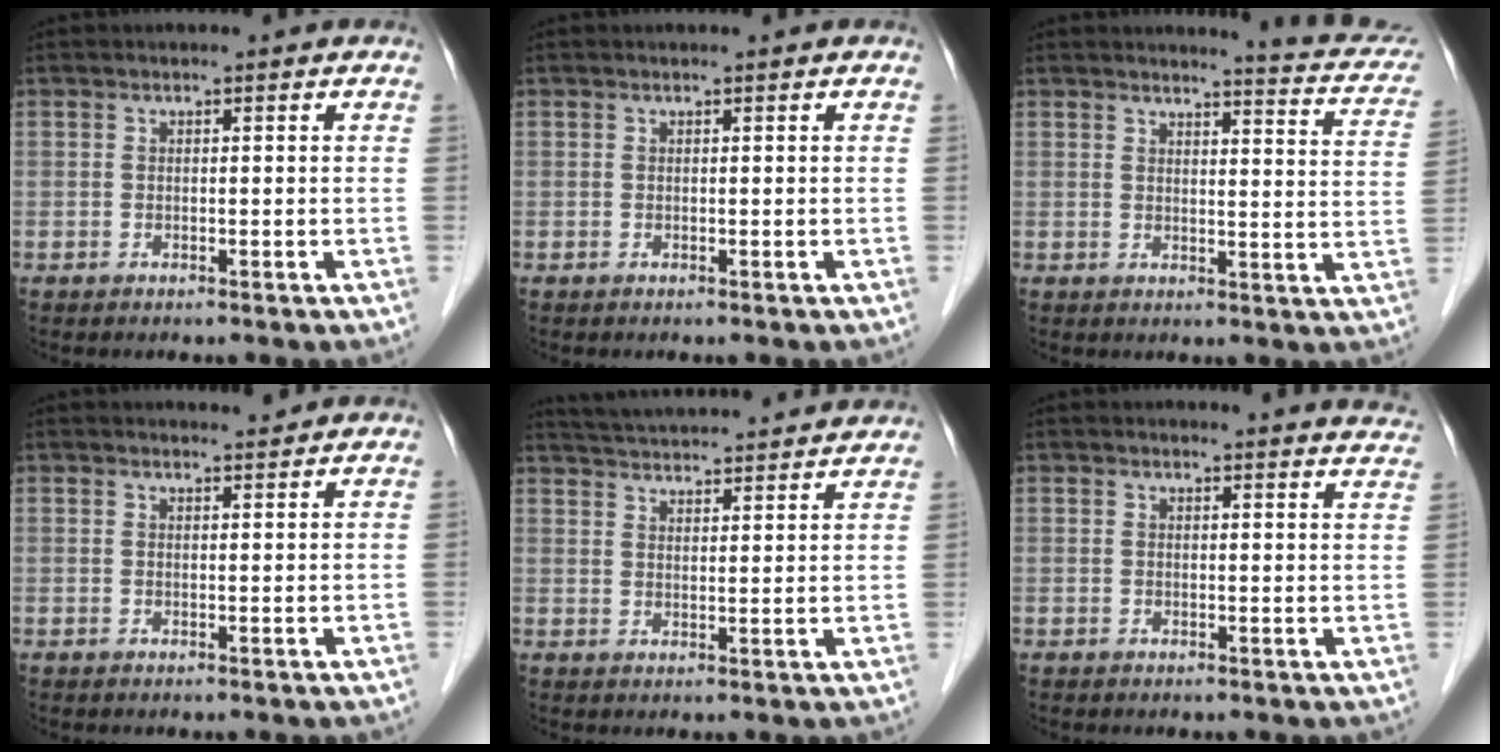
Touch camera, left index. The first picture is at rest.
{"total": 0.0}
{"total": 9.6, "force": [9.1, 0.7, 3.0], "torque": [-0.027, -0.039, 0.079]}
{"total": 1.8, "force": [1.8, 0.0, 0.2], "torque": [-0.007, -0.001, 0.030]}
{"total": 16.6, "force": [15.6, 1.4, 5.4], "torque": [-0.094, 0.034, 0.220]}
{"total": 13.7, "force": [13.4, 1.4, 2.1], "torque": [-0.002, -0.040, 0.130]}